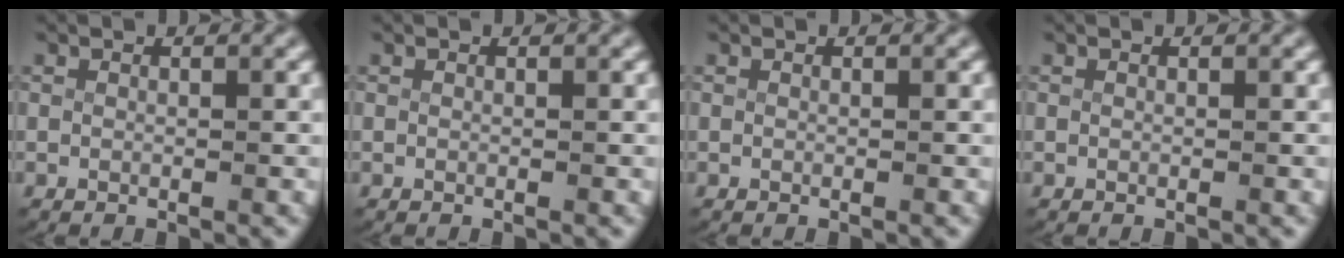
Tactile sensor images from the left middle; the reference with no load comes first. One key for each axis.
{"total": 0.0}
{"total": 0.0}
{"total": 0.0}